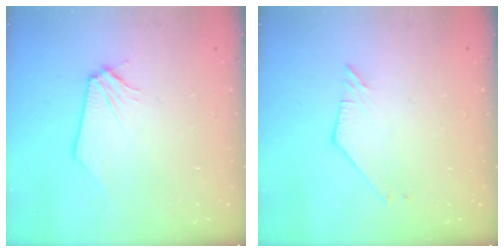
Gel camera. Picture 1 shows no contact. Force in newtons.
{"total": 2.2, "press": 2.2, "slide": 0.1}